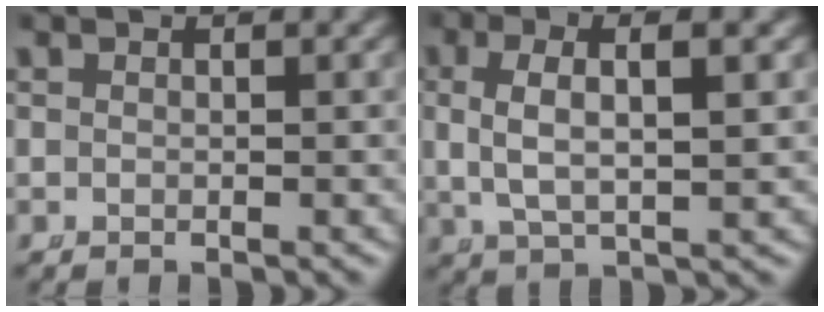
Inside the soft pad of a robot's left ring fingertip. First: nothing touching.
{"total": 4.9, "force": [1.1, 1.9, 4.4], "torque": [-0.095, -0.001, 0.030]}